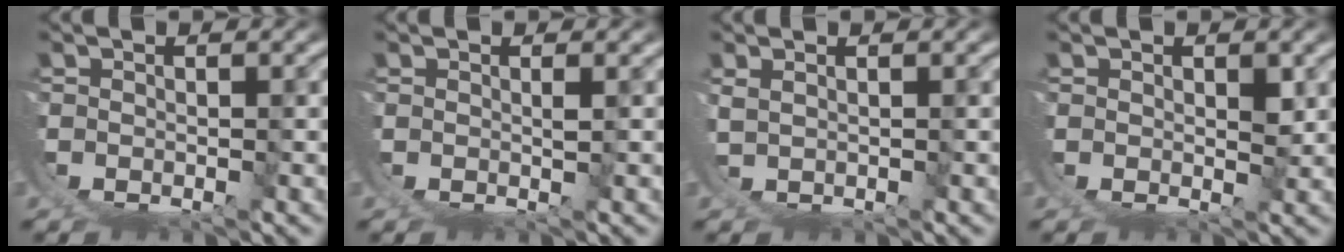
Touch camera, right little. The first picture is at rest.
{"total": 1.1, "force": [0.4, -1.0, 0.2], "torque": [0.003, 0.001, 0.009]}
{"total": 1.7, "force": [1.3, -1.1, -0.3], "torque": [0.017, 0.014, 0.028]}
{"total": 1.0, "force": [0.6, 0.1, 0.8], "torque": [-0.013, -0.006, 0.012]}